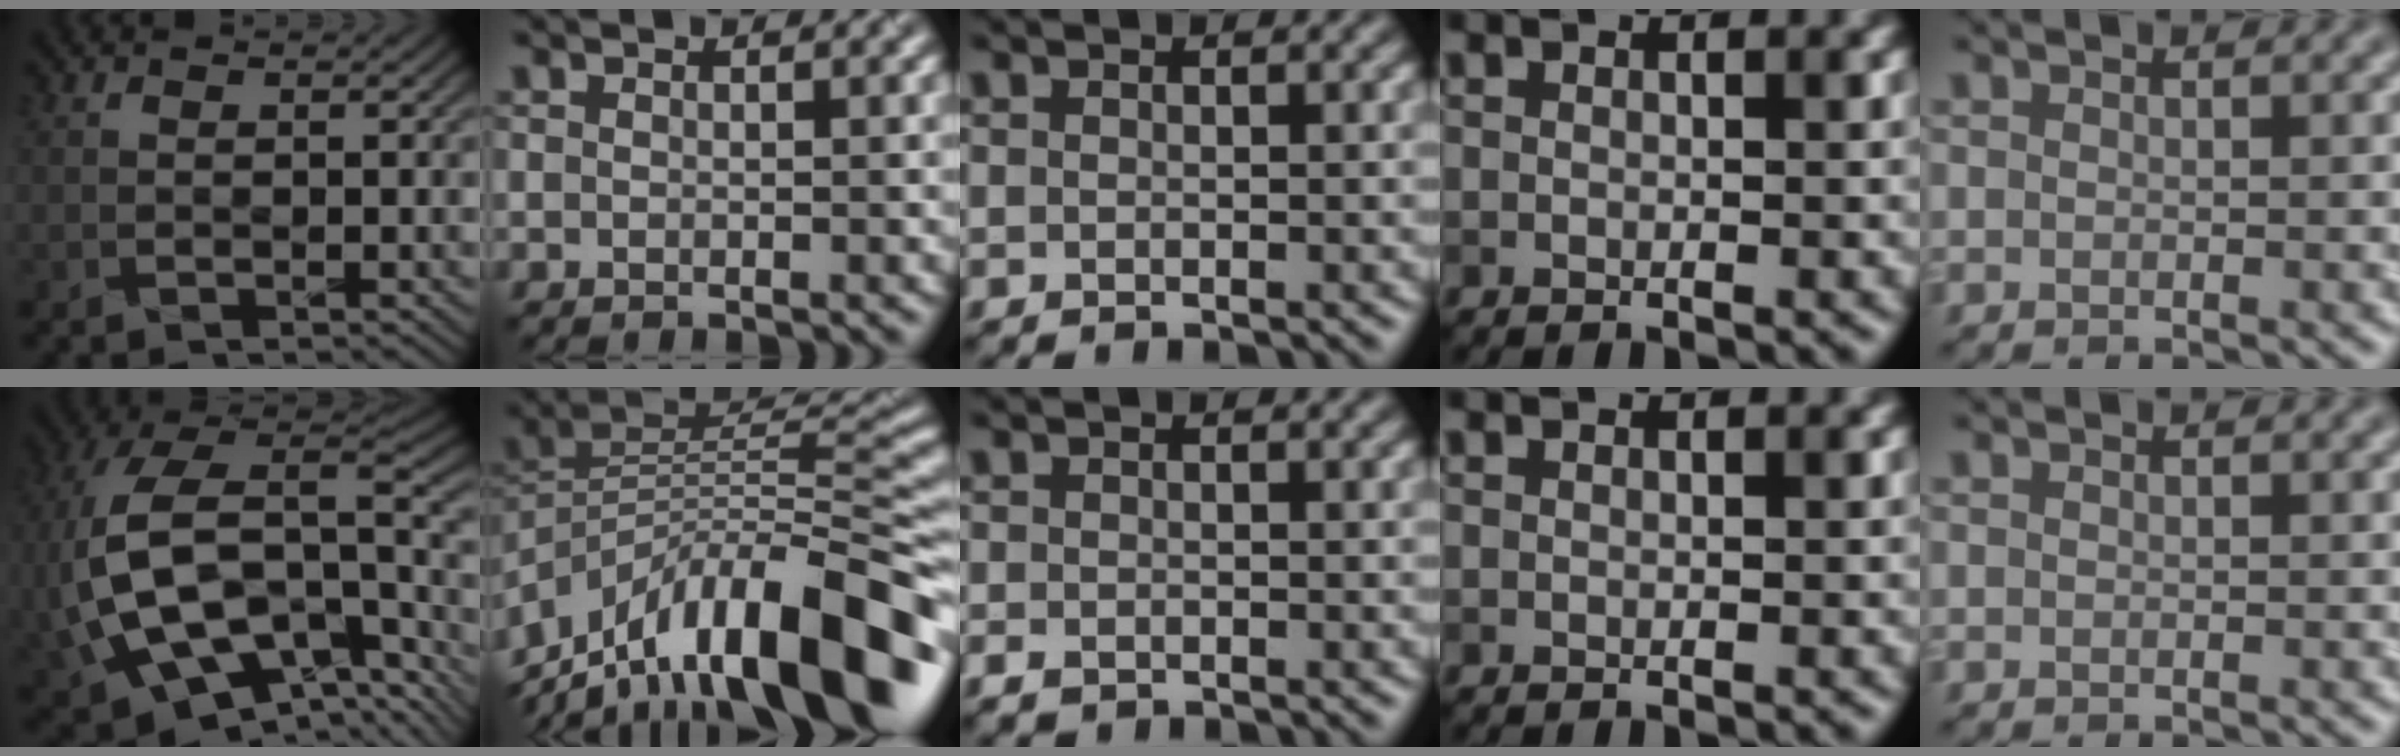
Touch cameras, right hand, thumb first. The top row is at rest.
{"thumb": {"total": 20.3, "force": [-2.5, 13.0, 15.3], "torque": [-0.342, -0.046, -0.002]}, "index": {"total": 15.3, "force": [-9.2, 5.1, 11.1], "torque": [-0.197, 0.036, -0.168]}, "middle": {"total": 1.1, "force": [-0.7, 0.7, 0.5], "torque": [-0.008, -0.005, -0.013]}}